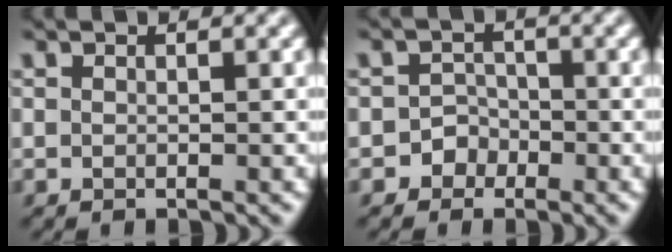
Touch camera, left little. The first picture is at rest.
{"total": 2.5, "force": [-1.4, 2.0, 0.1], "torque": [0.026, 0.011, -0.038]}